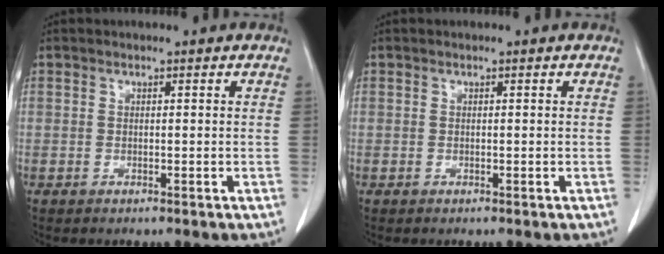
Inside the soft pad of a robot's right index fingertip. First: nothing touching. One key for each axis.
{"total": 0.0}